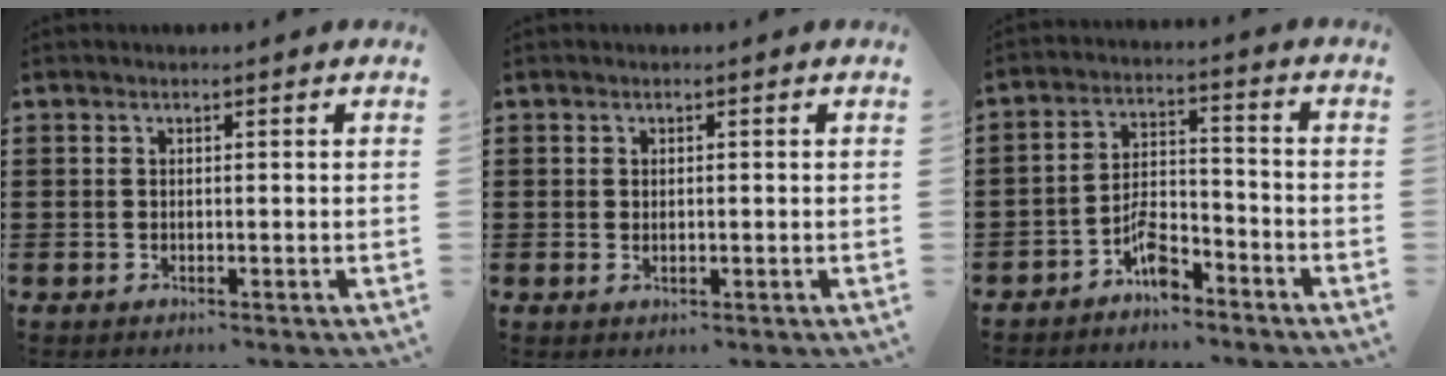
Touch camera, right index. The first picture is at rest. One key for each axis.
{"total": 0.6, "fx": 0.1, "fy": 0.4, "fz": 0.4, "tx": -0.009, "ty": 0.005, "tz": 0.001}
{"total": 5.7, "fx": -4.3, "fy": 2.1, "fz": 3.1, "tx": -0.057, "ty": 0.016, "tz": -0.081}